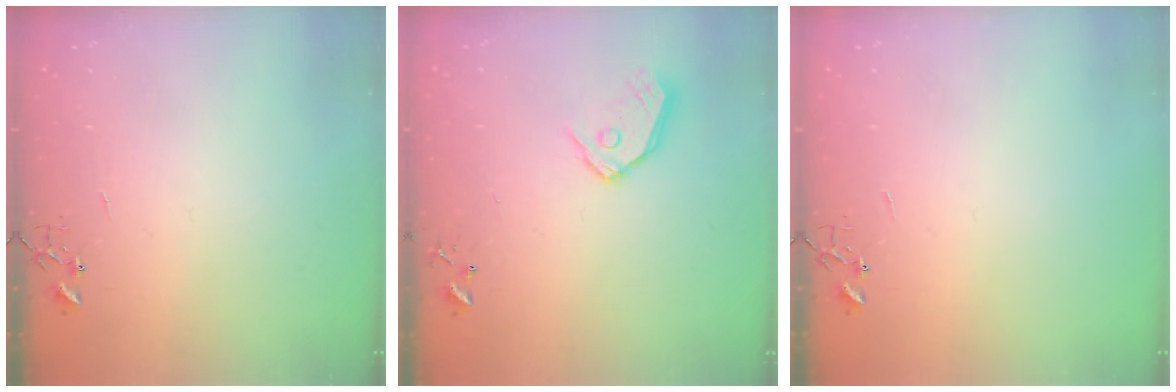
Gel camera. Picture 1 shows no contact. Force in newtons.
{"total": 10.3, "press": 10.2, "slide": 1.4}
{"total": 0.0}